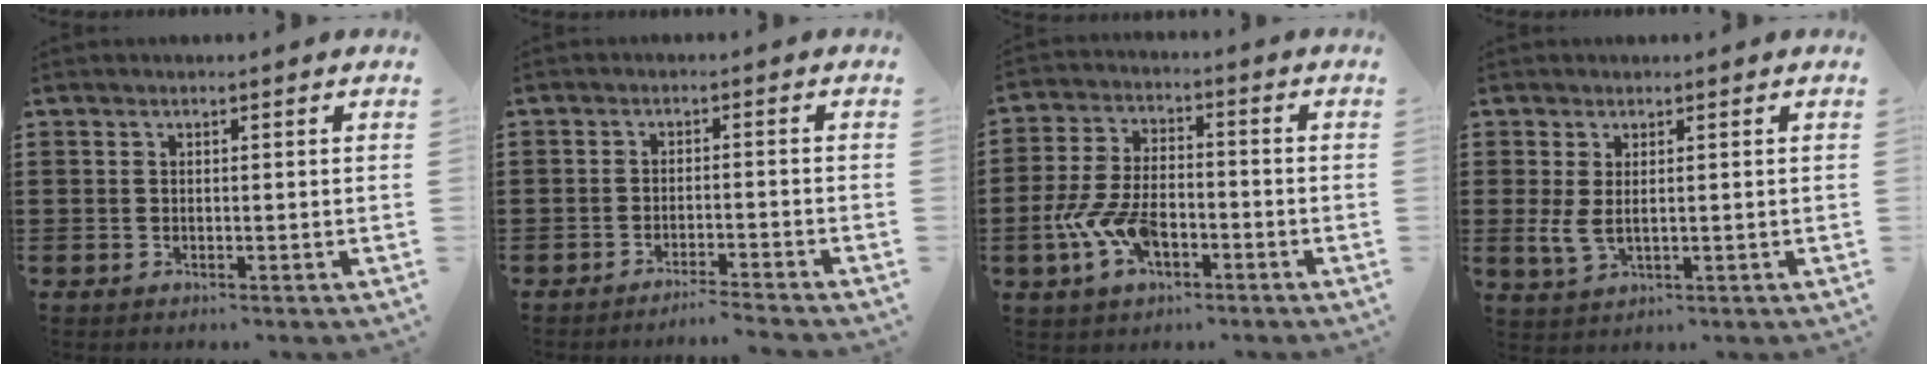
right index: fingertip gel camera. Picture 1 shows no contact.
{"total": 2.6, "force": [-2.5, -0.6, 0.4], "torque": [-0.010, -0.003, -0.052]}
{"total": 8.2, "force": [-3.3, 4.4, 6.2], "torque": [-0.150, 0.000, -0.067]}
{"total": 3.0, "force": [0.7, 1.3, 2.6], "torque": [-0.070, -0.005, 0.009]}